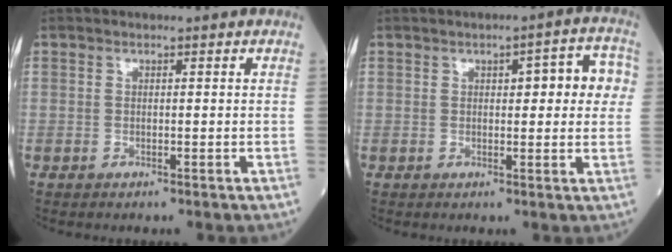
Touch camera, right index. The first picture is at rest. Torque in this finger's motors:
{"motor_torque": [0.52, 0.11, 0.09, 0.04]}